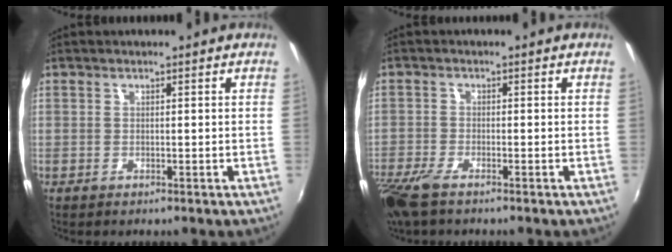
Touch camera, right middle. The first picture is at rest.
{"total": 6.6, "force": [-4.8, 1.6, 4.2], "torque": [-0.109, -0.027, -0.096]}